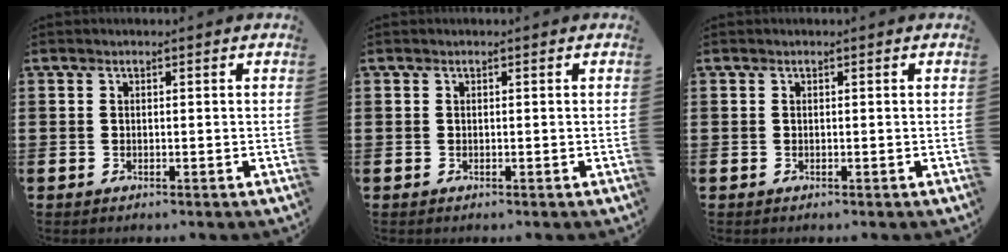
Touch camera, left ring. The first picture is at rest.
{"total": 0.0}
{"total": 0.0}